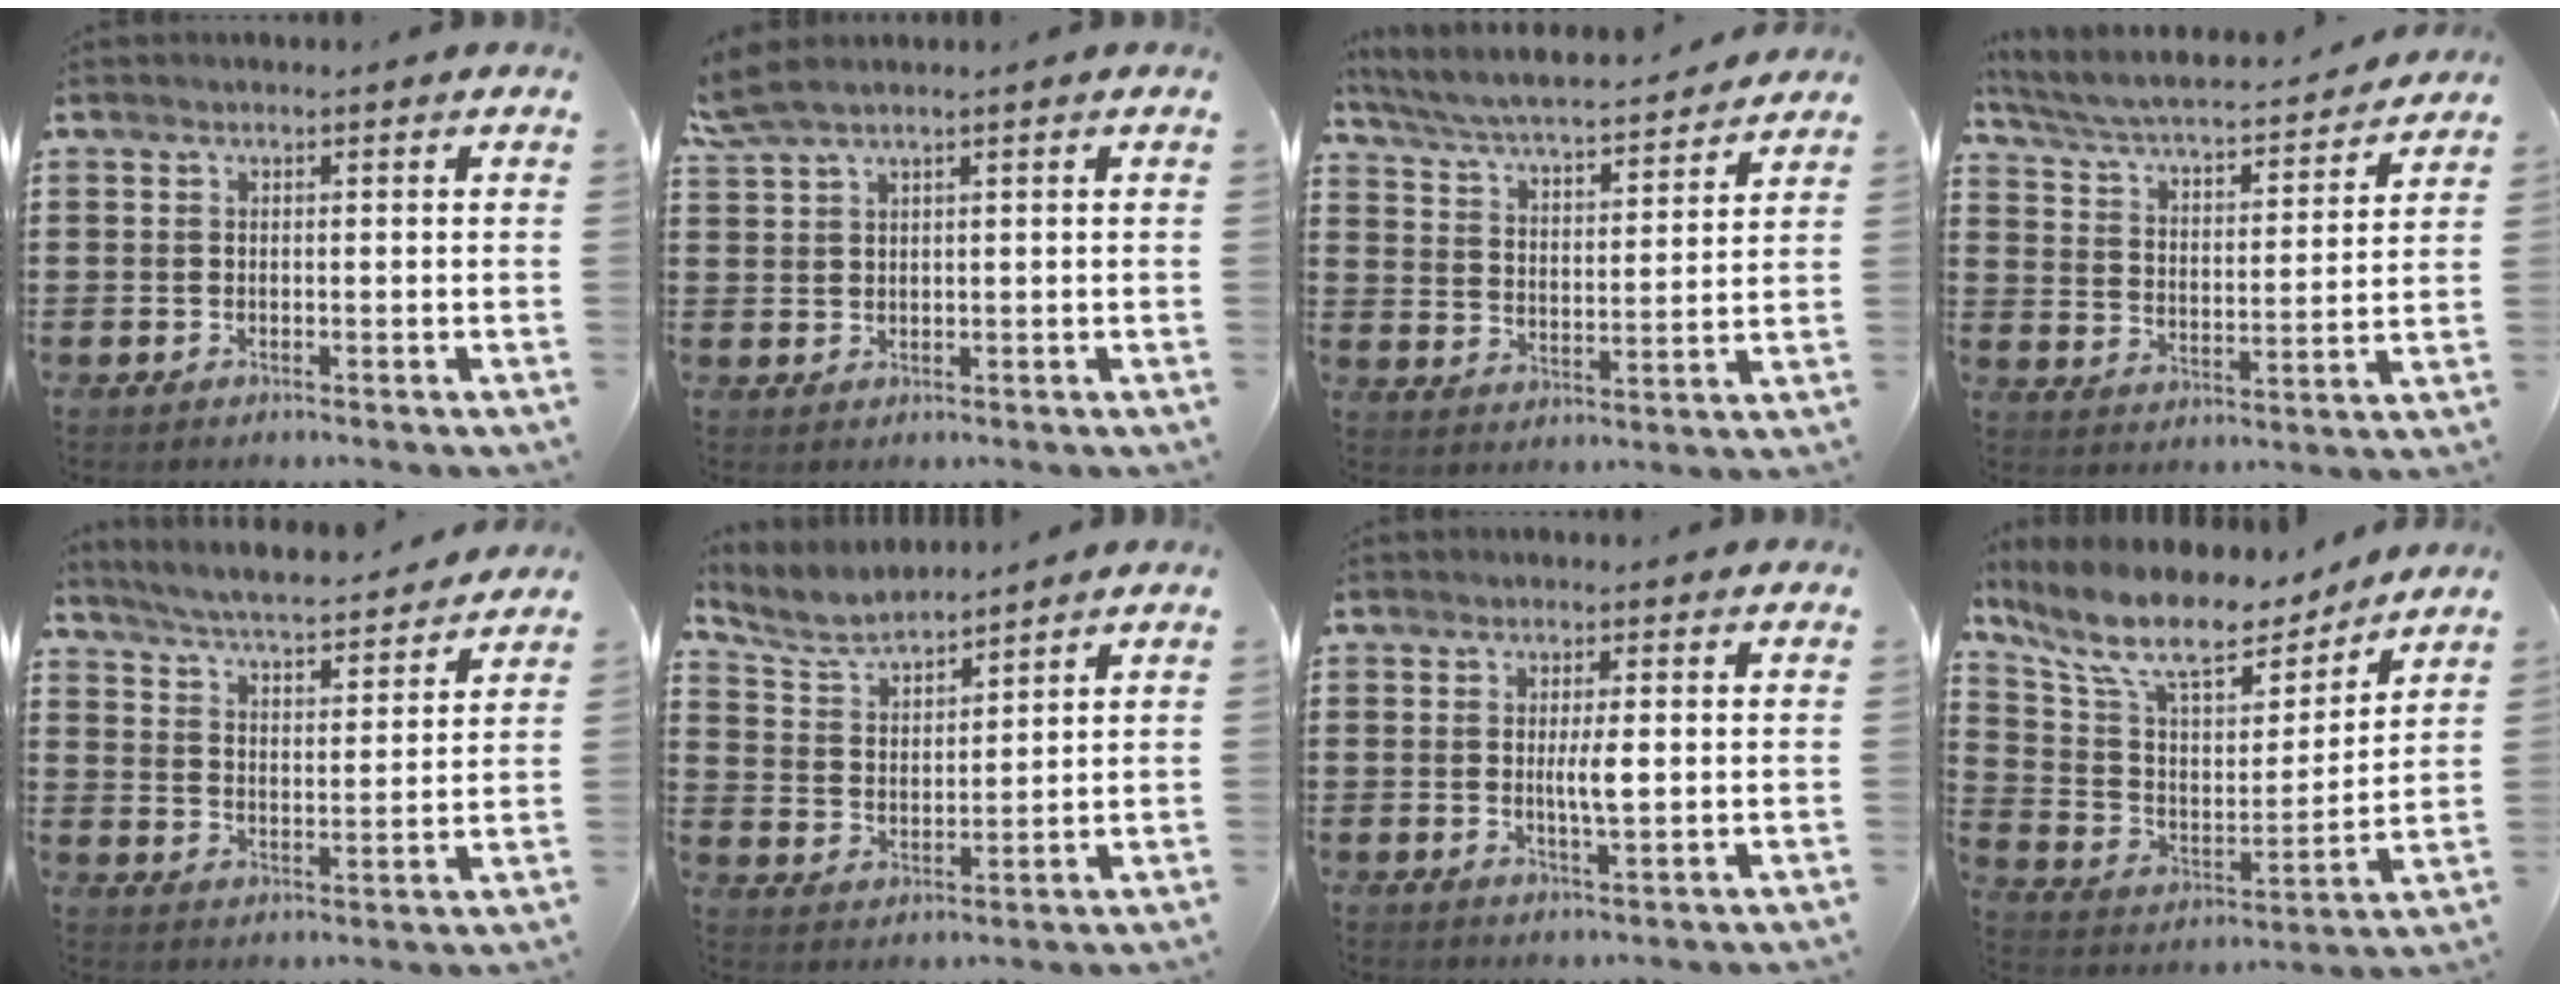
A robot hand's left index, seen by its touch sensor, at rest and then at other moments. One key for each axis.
{"total": 3.3, "fx": 2.3, "fy": 0.5, "fz": 2.3, "tx": -0.050, "ty": 0.004, "tz": 0.042}
{"total": 5.1, "fx": 4.9, "fy": 0.0, "fz": 1.7, "tx": -0.055, "ty": -0.036, "tz": 0.078}
{"total": 4.4, "fx": 3.9, "fy": 0.3, "fz": 1.9, "tx": -0.057, "ty": -0.031, "tz": 0.058}
{"total": 5.2, "fx": 5.0, "fy": -0.3, "fz": 1.4, "tx": -0.051, "ty": -0.040, "tz": 0.081}
{"total": 5.2, "fx": 4.9, "fy": 1.1, "fz": 1.4, "tx": -0.050, "ty": -0.021, "tz": 0.084}
{"total": 3.5, "fx": 0.3, "fy": 0.6, "fz": 3.5, "tx": -0.064, "ty": -0.003, "tz": 0.004}
{"total": 11.8, "fx": 9.1, "fy": 3.4, "fz": 6.7, "tx": -0.160, "ty": -0.053, "tz": 0.156}